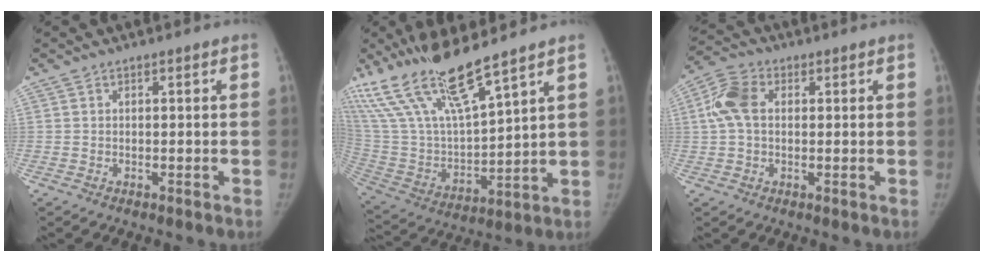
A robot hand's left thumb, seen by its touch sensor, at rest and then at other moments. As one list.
[{"total": 21.0, "force": [15.3, 4.5, 13.6], "torque": [-0.261, -0.065, 0.302]}, {"total": 7.4, "force": [1.3, 5.1, 5.3], "torque": [-0.115, 0.020, 0.020]}]